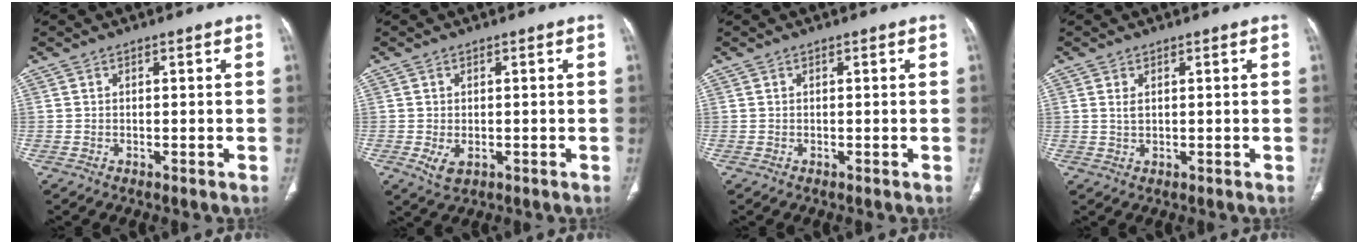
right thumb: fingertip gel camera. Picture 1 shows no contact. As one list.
[{"total": 3.2, "force": [-0.8, 2.0, 2.4], "torque": [-0.048, -0.004, -0.005]}, {"total": 0.0}, {"total": 1.9, "force": [0.5, 1.1, 1.5], "torque": [-0.031, 0.001, 0.016]}]